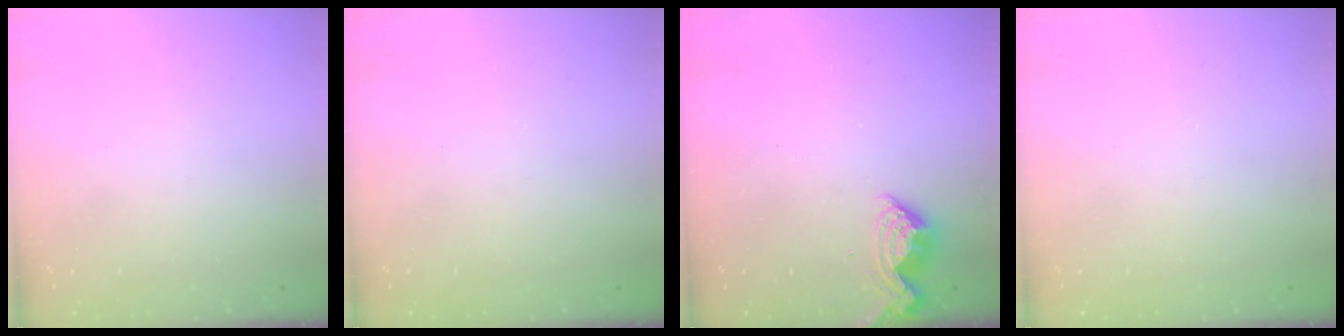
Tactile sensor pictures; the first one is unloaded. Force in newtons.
{"total": 0.9, "press": 0.9, "slide": 0.2}
{"total": 10.0, "press": 10.0, "slide": 1.0}
{"total": 0.9, "press": 0.9, "slide": 0.2}